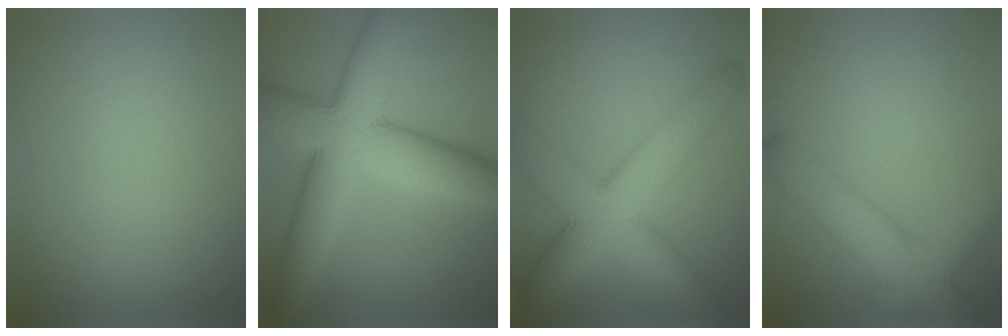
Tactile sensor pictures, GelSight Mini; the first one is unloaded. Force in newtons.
{"total": 11.1, "press": 11.1, "slide": 0.2}
{"total": 9.4, "press": 9.4, "slide": 0.1}
{"total": 8.1, "press": 8.1, "slide": 0.5}